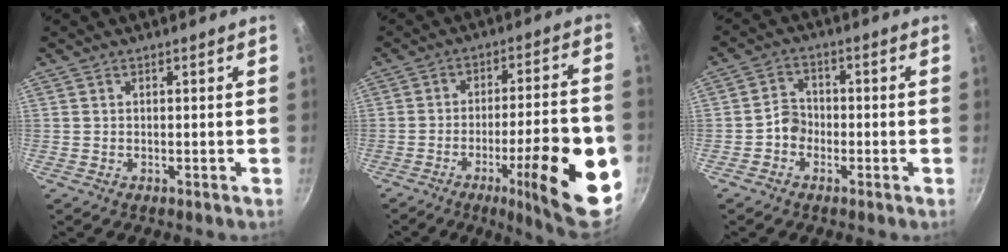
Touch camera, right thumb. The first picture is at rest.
{"total": 21.3, "force": [-7.2, 5.1, 19.3], "torque": [-0.242, 0.025, -0.099]}
{"total": 3.6, "force": [-1.7, 3.0, 1.3], "torque": [0.001, 0.023, -0.036]}